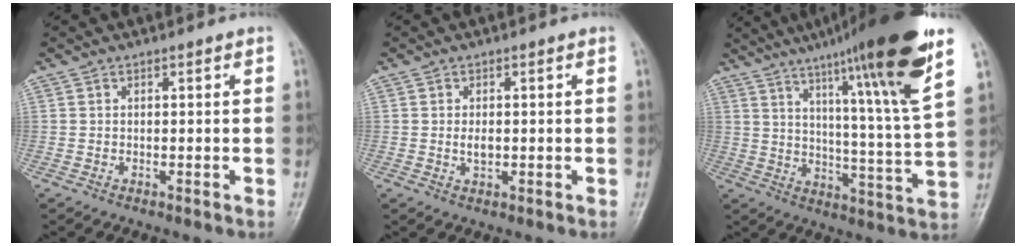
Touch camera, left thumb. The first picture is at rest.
{"total": 2.1, "force": [0.0, 1.2, 1.8], "torque": [-0.030, -0.002, 0.000]}
{"total": 23.1, "force": [14.2, 1.0, 18.2], "torque": [-0.255, -0.051, 0.208]}